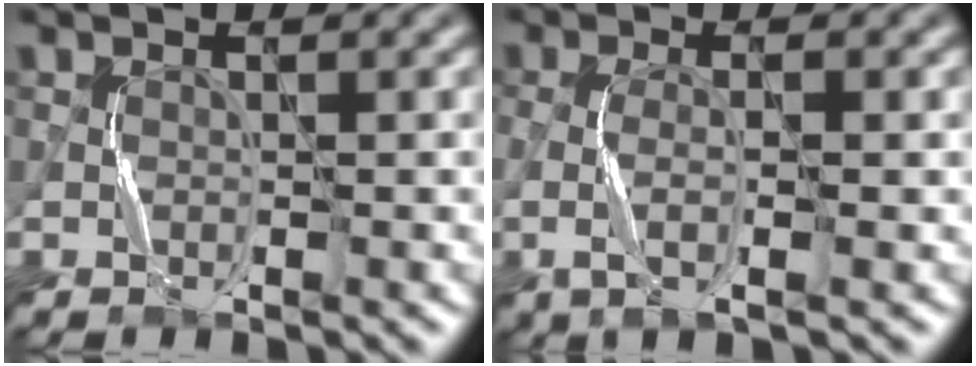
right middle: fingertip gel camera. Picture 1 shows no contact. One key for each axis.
{"total": 2.9, "fx": -0.3, "fy": 0.7, "fz": 2.8, "tx": -0.063, "ty": -0.010, "tz": -0.007}